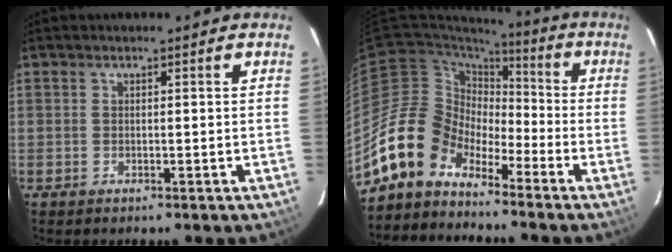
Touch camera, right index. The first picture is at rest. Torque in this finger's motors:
{"motor_torque": [0.94, -0.92, 0.01, -0.21]}